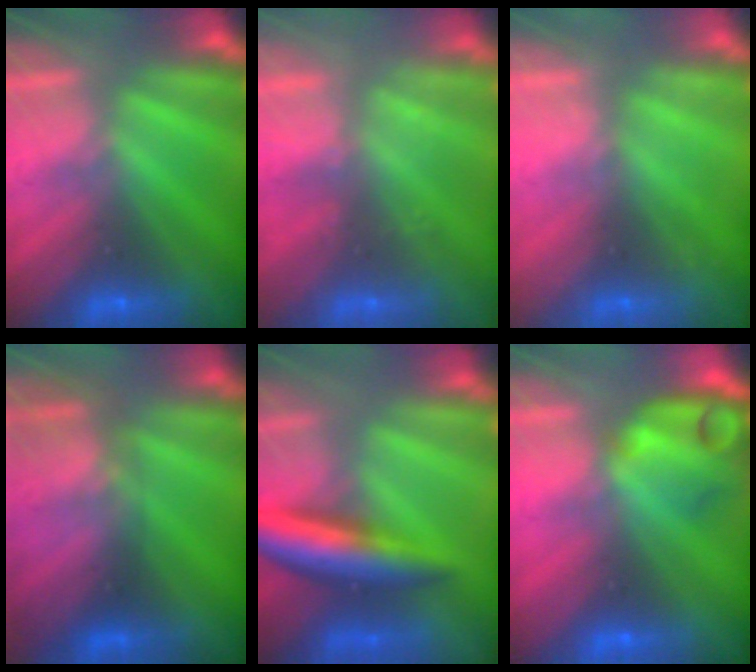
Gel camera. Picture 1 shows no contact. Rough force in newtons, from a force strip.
{"total": 2.3}
{"total": 2.1}
{"total": 2.8}
{"total": 9.4}
{"total": 8.6}